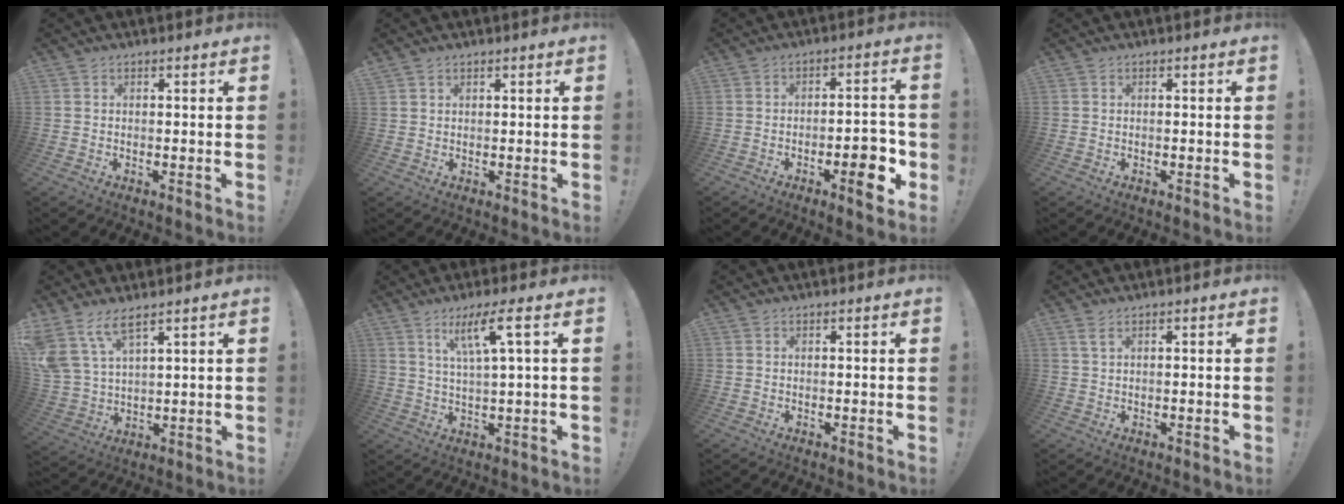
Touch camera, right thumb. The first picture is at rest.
{"total": 1.2, "force": [0.9, 0.8, 0.3], "torque": [0.002, -0.003, 0.016]}
{"total": 9.5, "force": [-3.6, 3.4, 8.1], "torque": [-0.085, 0.011, -0.060]}
{"total": 0.0}
{"total": 9.7, "force": [6.9, 3.6, 5.7], "torque": [-0.126, -0.031, 0.134]}
{"total": 9.2, "force": [4.0, 0.4, 8.3], "torque": [-0.152, -0.003, 0.061]}
{"total": 0.0}
{"total": 2.0, "force": [1.1, 0.3, 1.6], "torque": [-0.034, 0.001, 0.021]}